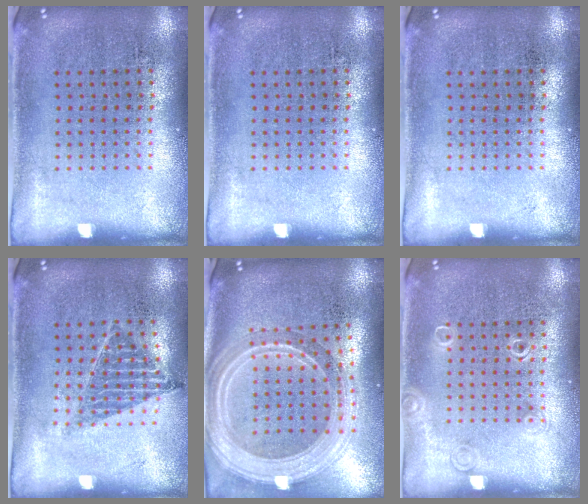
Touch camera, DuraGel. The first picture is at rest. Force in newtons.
{"total": 0.0}
{"total": 0.0}
{"total": 0.9, "press": 0.9, "slide": 0.2}
{"total": 2.9, "press": 2.4, "slide": 1.6}
{"total": 1.0, "press": 1.0, "slide": 0.3}